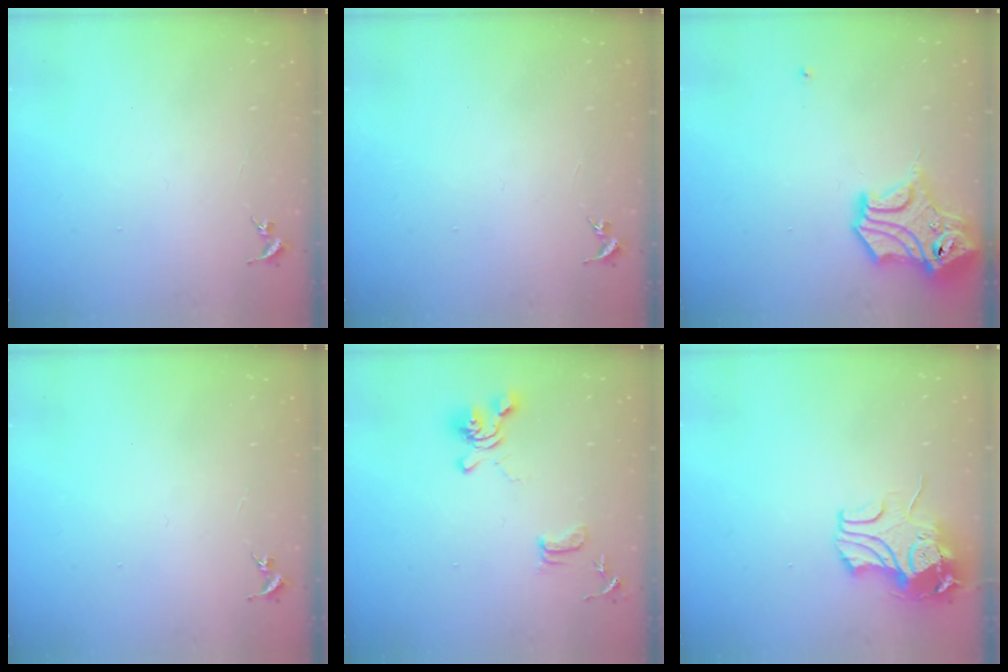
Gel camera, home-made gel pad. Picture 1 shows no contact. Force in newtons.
{"total": 0.0}
{"total": 14.1, "press": 14.0, "slide": 1.9}
{"total": 0.0}
{"total": 13.0, "press": 12.9, "slide": 1.6}
{"total": 11.3, "press": 11.2, "slide": 1.6}